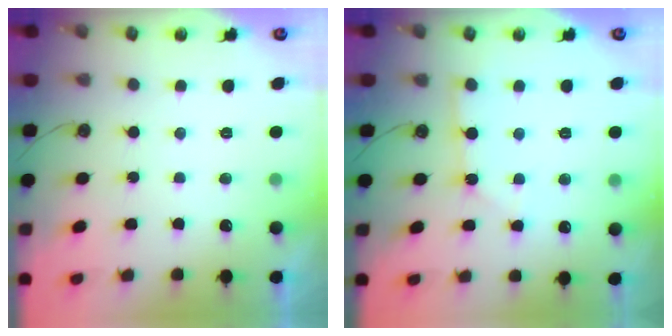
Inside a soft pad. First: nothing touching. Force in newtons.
{"total": 3.0, "press": 2.9, "slide": 0.3}